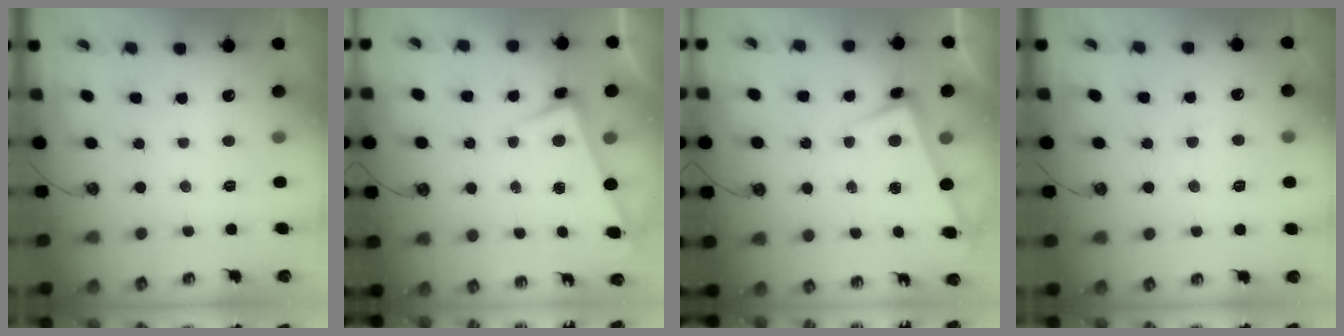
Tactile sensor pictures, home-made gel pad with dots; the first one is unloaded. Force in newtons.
{"total": 2.7, "press": 2.7, "slide": 0.7}
{"total": 2.8, "press": 2.7, "slide": 0.7}
{"total": 0.8, "press": 0.5, "slide": 0.6}